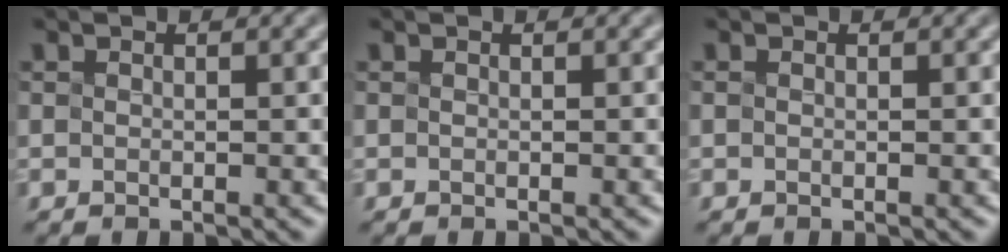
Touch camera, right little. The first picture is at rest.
{"total": 0.0}
{"total": 0.0}